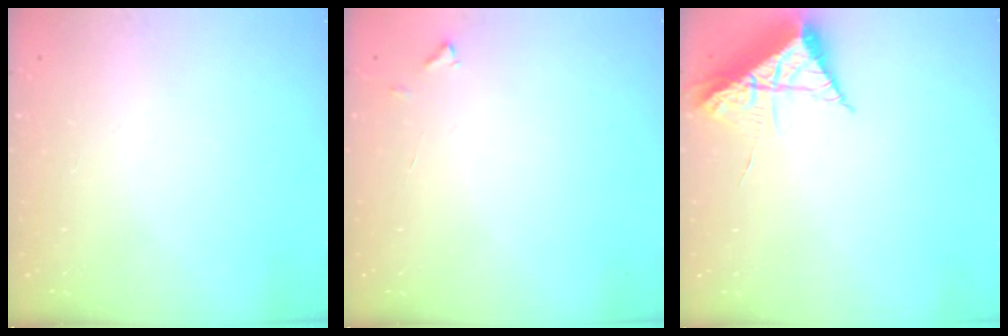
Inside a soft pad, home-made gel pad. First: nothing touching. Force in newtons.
{"total": 4.0, "press": 3.9, "slide": 0.2}
{"total": 9.4, "press": 9.4, "slide": 0.5}